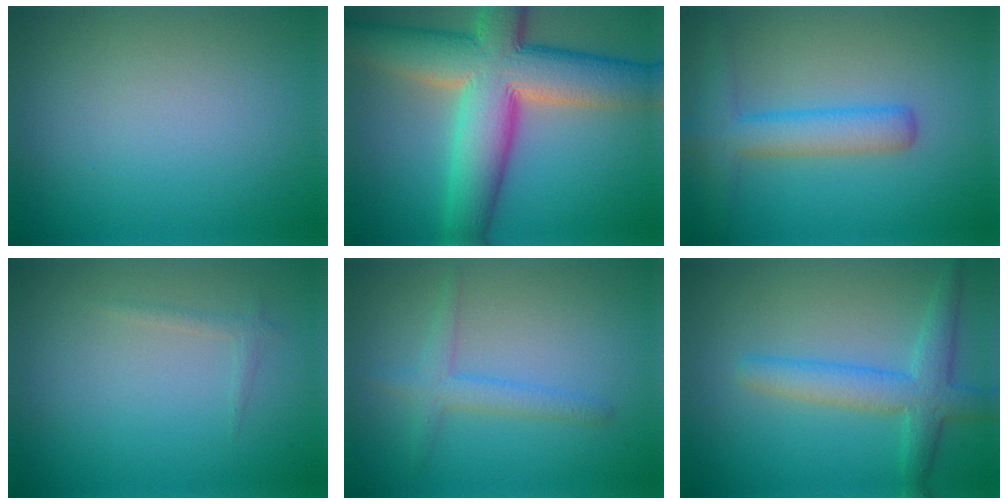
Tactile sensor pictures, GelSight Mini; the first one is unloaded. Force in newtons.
{"total": 12.9, "press": 12.9, "slide": 0.7}
{"total": 4.4, "press": 4.4, "slide": 0.1}
{"total": 0.7, "press": 0.7, "slide": 0.1}
{"total": 2.3, "press": 2.3, "slide": 0.1}
{"total": 4.3, "press": 4.3, "slide": 0.2}